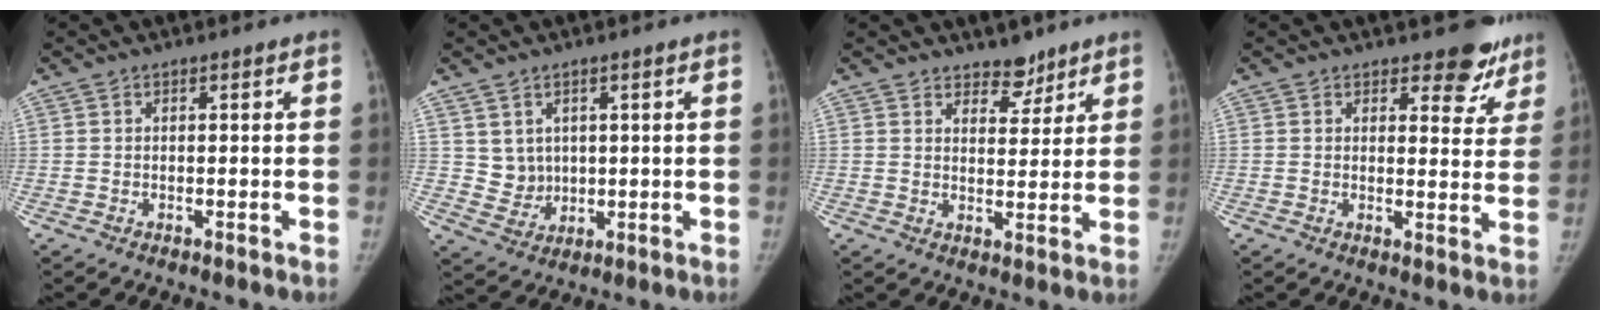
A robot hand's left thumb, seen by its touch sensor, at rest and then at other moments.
{"total": 4.6, "force": [1.8, 4.0, 1.3], "torque": [-0.006, -0.016, 0.047]}
{"total": 4.8, "force": [3.9, 2.4, 1.3], "torque": [0.009, -0.030, 0.062]}
{"total": 7.6, "force": [6.0, 3.6, 2.8], "torque": [0.008, -0.039, 0.064]}